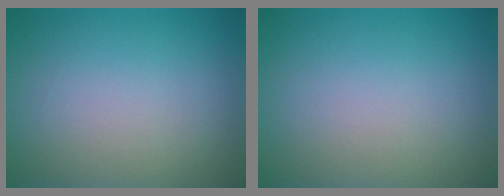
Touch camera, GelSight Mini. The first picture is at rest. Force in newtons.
{"total": 0.0}